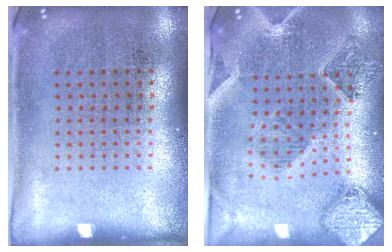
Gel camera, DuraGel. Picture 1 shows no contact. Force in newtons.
{"total": 1.6, "press": 1.5, "slide": 0.3}